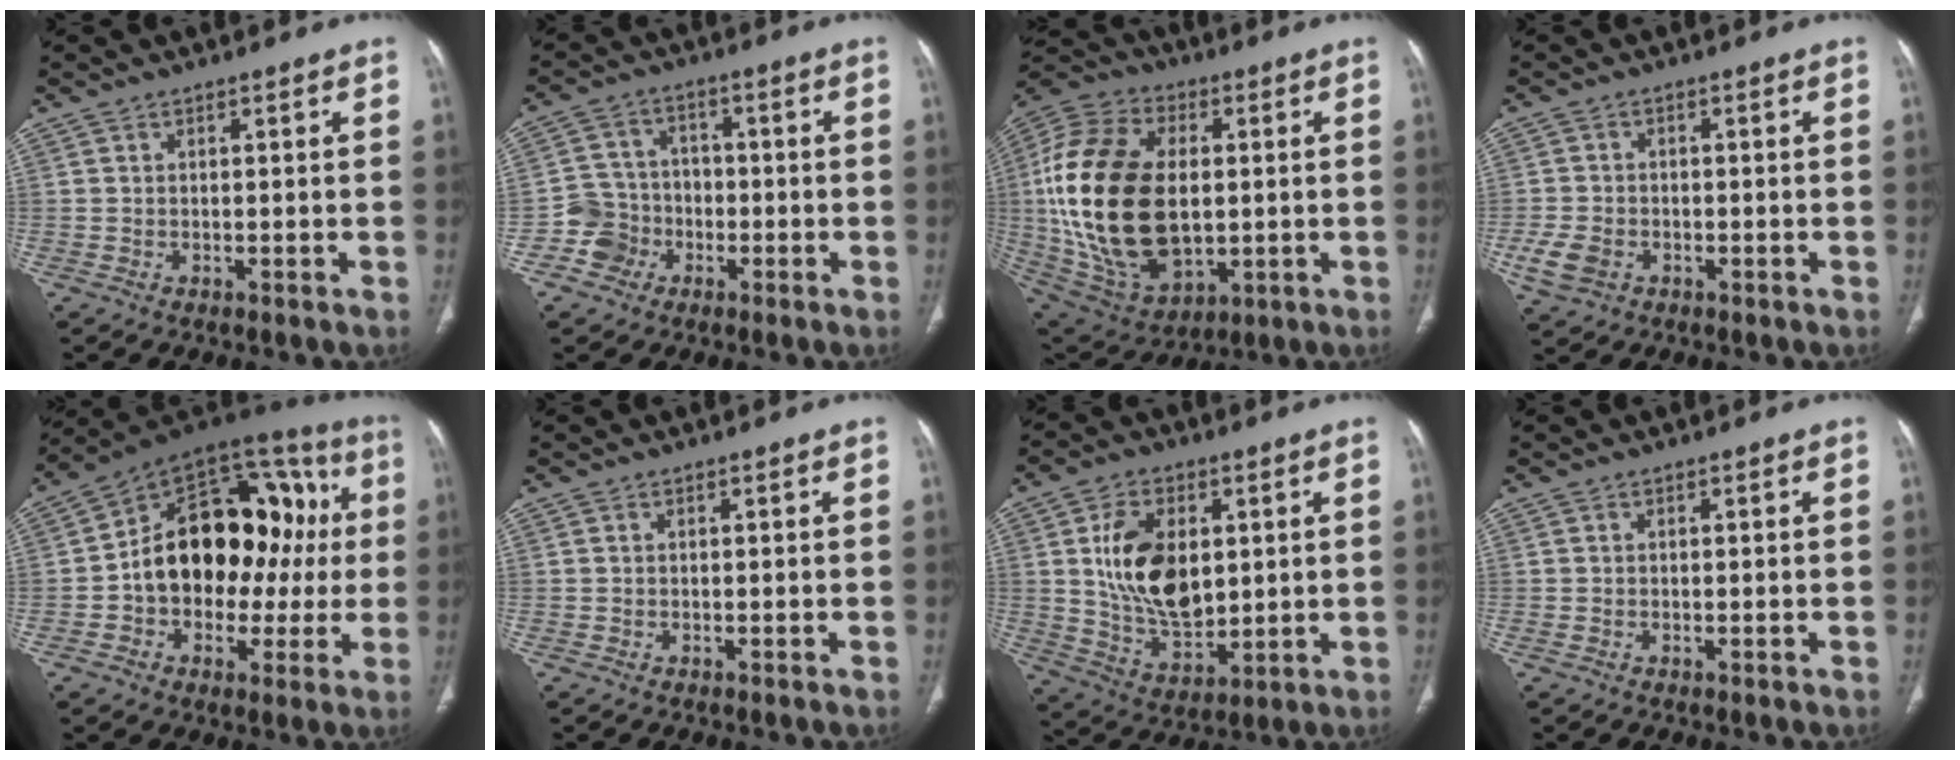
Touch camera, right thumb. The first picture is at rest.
{"total": 6.8, "force": [-2.8, 6.2, 0.7], "torque": [0.022, 0.027, -0.055]}
{"total": 28.1, "force": [0.6, 17.2, 22.2], "torque": [-0.444, -0.008, 0.026]}
{"total": 5.3, "force": [-1.9, 4.0, 2.9], "torque": [-0.061, 0.005, -0.030]}
{"total": 24.8, "force": [0.5, 16.5, 18.5], "torque": [-0.235, 0.053, 0.008]}
{"total": 0.0}
{"total": 15.3, "force": [2.7, 9.5, 11.7], "torque": [-0.180, -0.018, 0.058]}
{"total": 0.0}